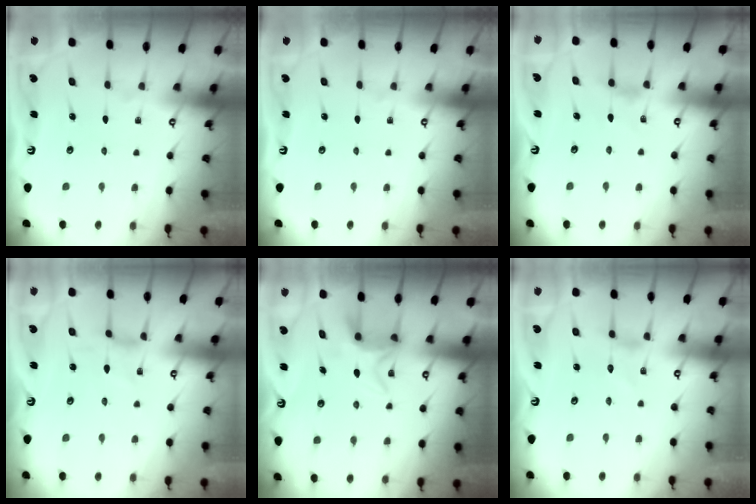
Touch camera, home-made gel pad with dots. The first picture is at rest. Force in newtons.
{"total": 0.0}
{"total": 2.5, "press": 2.5, "slide": 0.4}
{"total": 1.5, "press": 1.5, "slide": 0.3}
{"total": 6.8, "press": 6.8, "slide": 0.1}
{"total": 0.0}